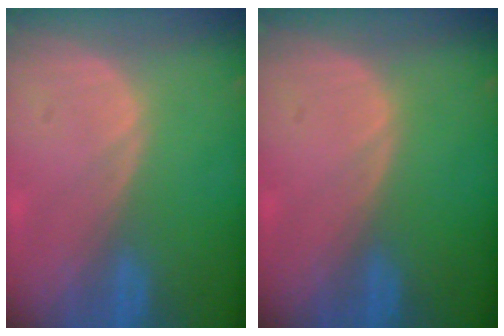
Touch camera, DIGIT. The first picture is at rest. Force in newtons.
{"total": 0.0}